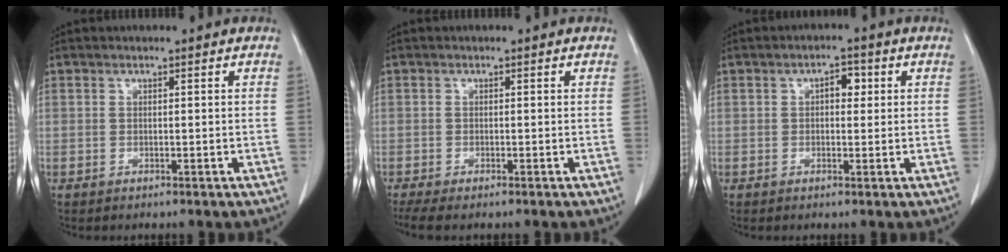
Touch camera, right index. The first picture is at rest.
{"total": 2.7, "force": [-2.3, 0.3, 1.4], "torque": [-0.024, -0.008, -0.038]}
{"total": 2.7, "force": [0.6, 1.5, 2.2], "torque": [-0.033, 0.011, 0.006]}